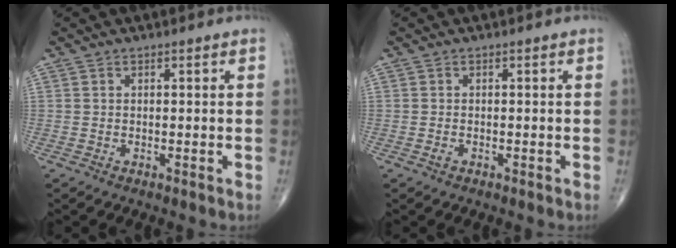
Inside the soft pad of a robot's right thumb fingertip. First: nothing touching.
{"total": 0.6, "force": [-0.3, 0.4, 0.3], "torque": [-0.007, 0.000, -0.007]}